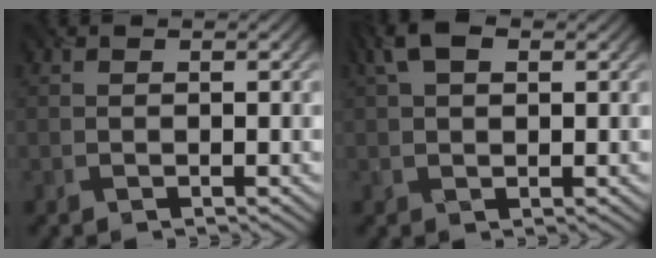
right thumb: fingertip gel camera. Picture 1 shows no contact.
{"total": 3.3, "force": [1.6, 2.1, 2.0], "torque": [-0.045, 0.006, 0.028]}